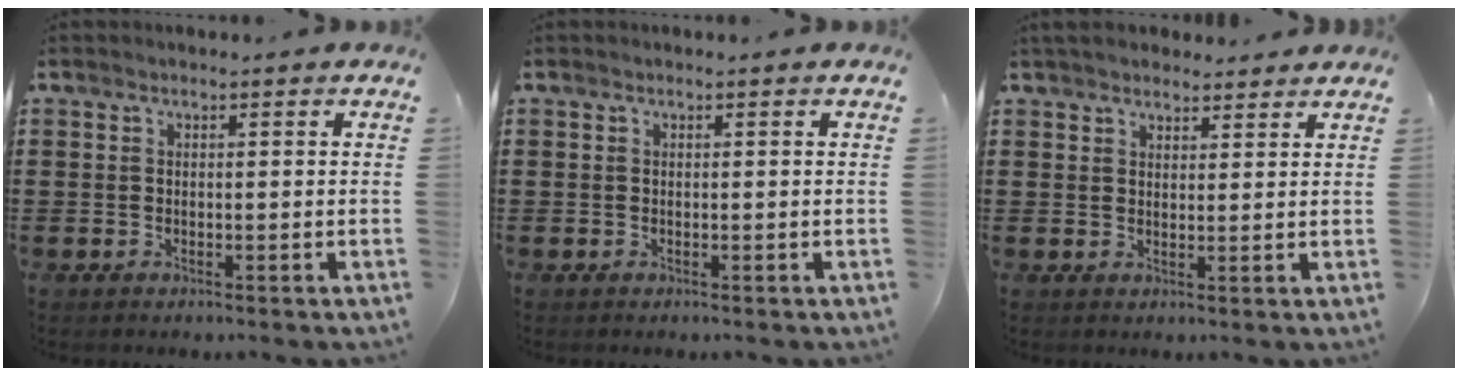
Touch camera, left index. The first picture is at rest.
{"total": 0.0}
{"total": 3.3, "force": [3.0, 1.2, 0.4], "torque": [-0.016, 0.000, 0.058]}